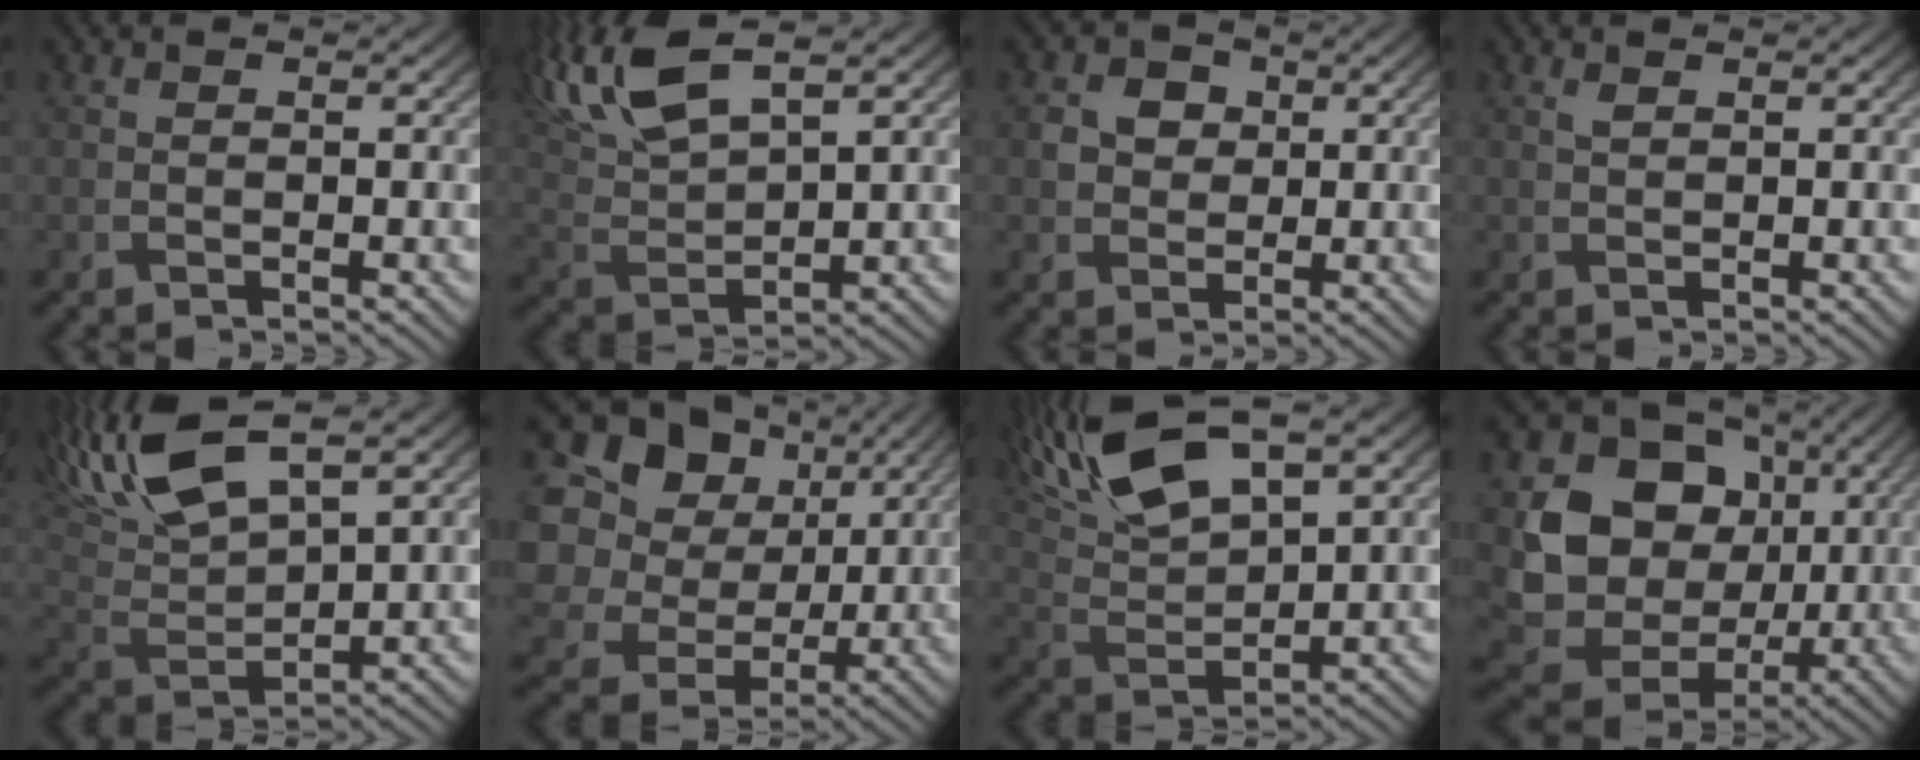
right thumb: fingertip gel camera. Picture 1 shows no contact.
{"total": 11.1, "force": [7.1, 3.4, 7.8], "torque": [-0.191, 0.024, 0.139]}
{"total": 4.4, "force": [1.1, 3.8, 1.9], "torque": [-0.057, -0.007, 0.015]}
{"total": 0.5, "force": [0.4, 0.1, 0.4], "torque": [-0.014, -0.002, 0.009]}
{"total": 13.7, "force": [8.0, 4.5, 10.2], "torque": [-0.245, 0.024, 0.153]}
{"total": 19.0, "force": [2.8, 16.4, 9.0], "torque": [-0.287, 0.012, 0.060]}
{"total": 13.7, "force": [8.6, 4.6, 9.6], "torque": [-0.229, 0.023, 0.166]}
{"total": 16.2, "force": [1.3, 13.9, 8.1], "torque": [-0.186, -0.031, 0.031]}